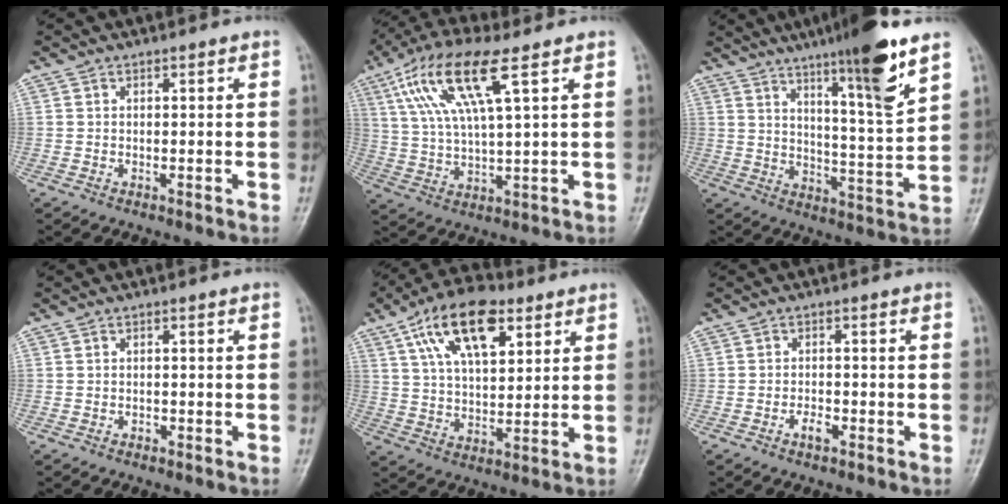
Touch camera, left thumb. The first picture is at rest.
{"total": 14.0, "force": [6.0, 3.5, 12.1], "torque": [-0.258, 0.000, 0.117]}
{"total": 14.6, "force": [9.1, 1.0, 11.3], "torque": [-0.170, -0.058, 0.145]}
{"total": 0.8, "force": [-0.3, 0.6, 0.4], "torque": [-0.002, 0.003, -0.007]}
{"total": 15.6, "force": [7.4, 7.6, 11.5], "torque": [-0.176, -0.010, 0.128]}
{"total": 2.4, "force": [-1.3, 1.1, 1.6], "torque": [-0.027, 0.009, -0.024]}